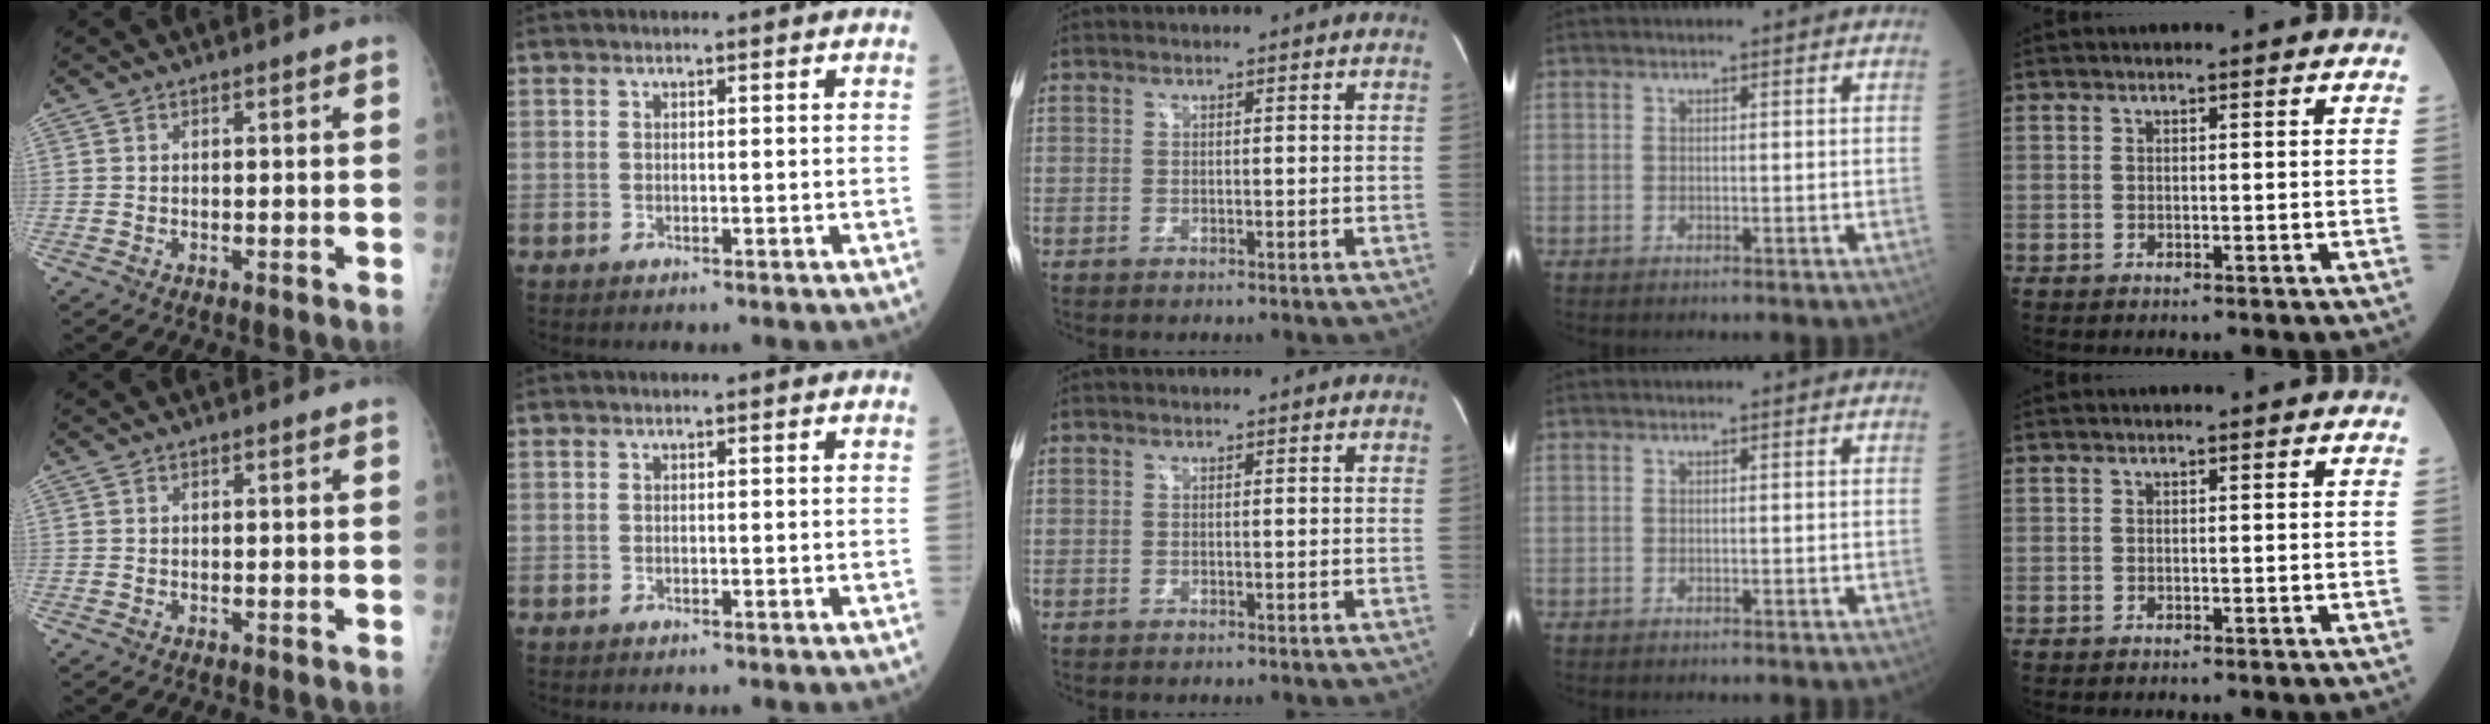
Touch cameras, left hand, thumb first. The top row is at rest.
{}